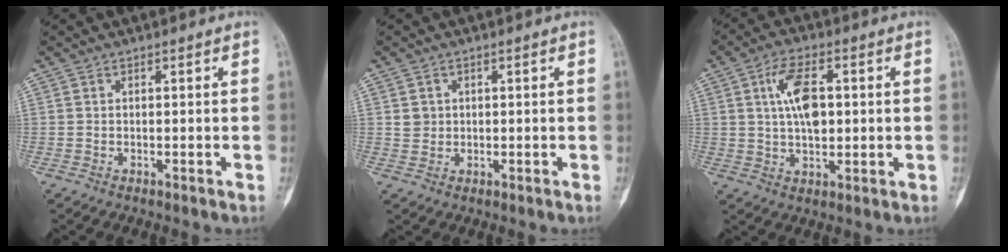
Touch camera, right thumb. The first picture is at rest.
{"total": 2.1, "force": [0.5, 2.0, 0.6], "torque": [-0.001, -0.001, 0.013]}
{"total": 9.1, "force": [1.7, 4.8, 7.5], "torque": [-0.123, 0.004, 0.030]}